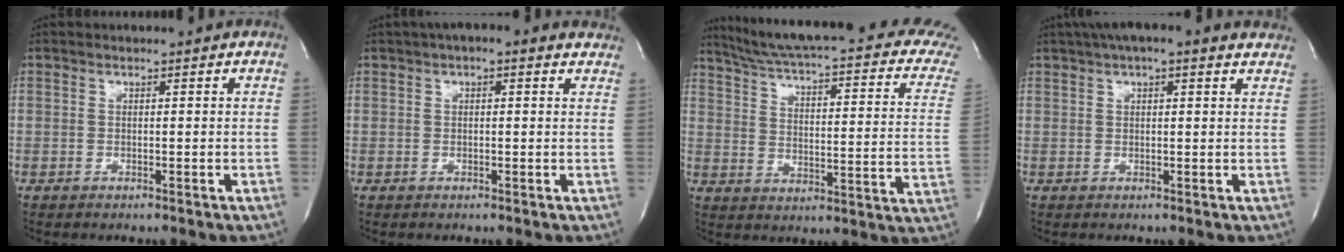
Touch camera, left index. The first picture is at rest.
{"total": 5.8, "force": [4.1, 1.9, 3.5], "torque": [-0.046, 0.025, 0.043]}
{"total": 22.0, "force": [18.5, 1.8, 11.8], "torque": [-0.172, -0.051, 0.222]}
{"total": 10.0, "force": [7.7, 2.5, 5.9], "torque": [-0.089, 0.039, 0.099]}